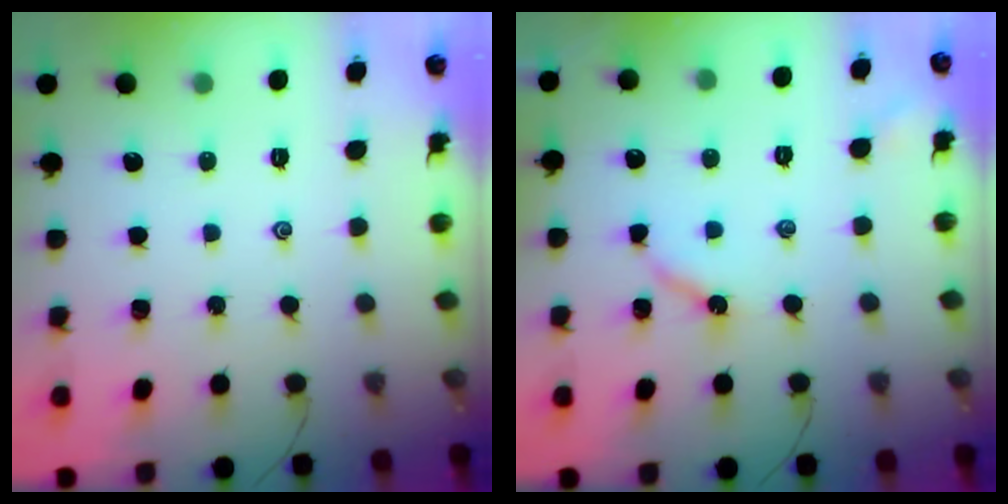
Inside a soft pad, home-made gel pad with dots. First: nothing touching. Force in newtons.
{"total": 5.6, "press": 5.6, "slide": 0.5}